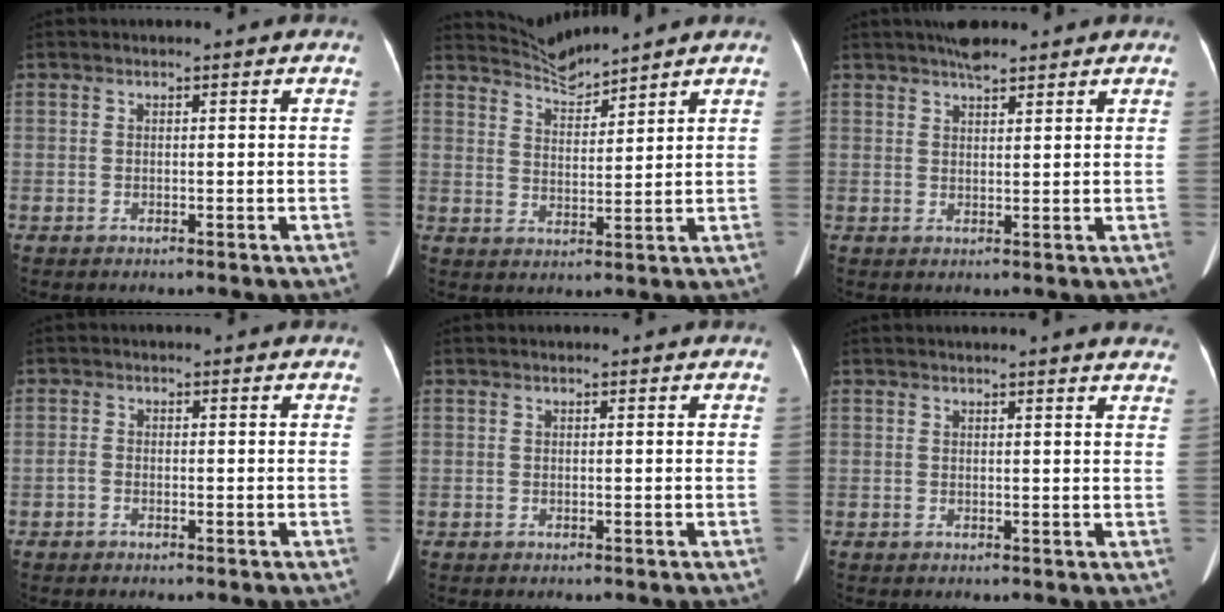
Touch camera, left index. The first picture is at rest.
{"total": 4.9, "force": [4.9, -0.6, -0.4], "torque": [-0.002, 0.001, 0.098]}
{"total": 3.9, "force": [3.3, 0.8, 1.9], "torque": [-0.034, 0.017, 0.056]}
{"total": 0.8, "force": [-0.5, 0.4, 0.4], "torque": [-0.014, -0.001, -0.009]}
{"total": 0.0}
{"total": 9.1, "force": [8.5, 0.4, 3.3], "torque": [-0.029, -0.005, 0.073]}